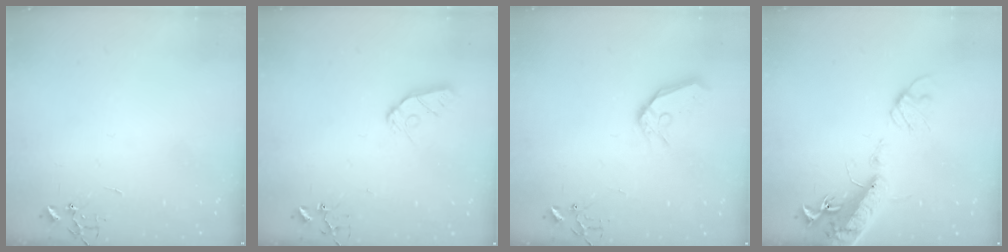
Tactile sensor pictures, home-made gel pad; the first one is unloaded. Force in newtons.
{"total": 8.6, "press": 8.5, "slide": 0.7}
{"total": 11.3, "press": 11.2, "slide": 1.5}
{"total": 17.2, "press": 16.7, "slide": 3.9}